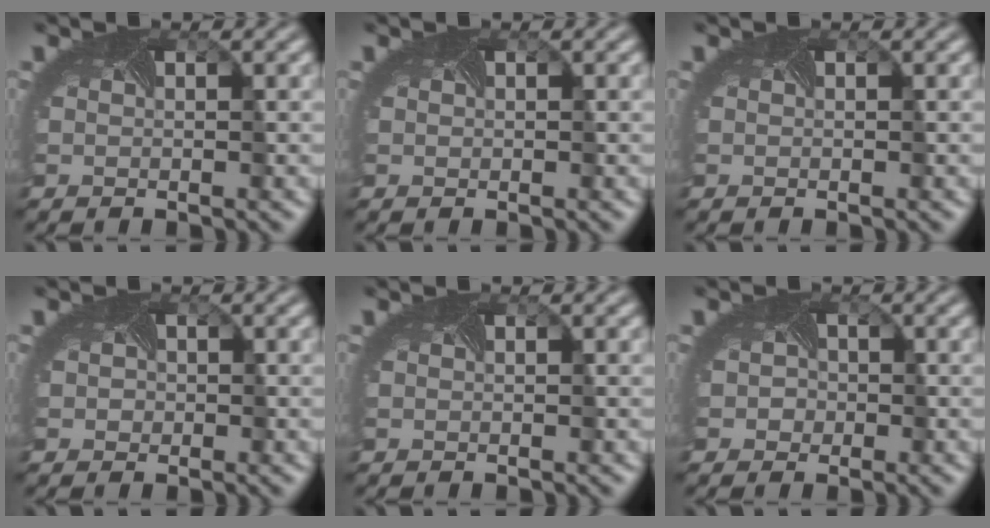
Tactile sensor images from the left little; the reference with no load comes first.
{"total": 0.0}
{"total": 0.0}
{"total": 1.5, "force": [0.1, 1.3, 0.7], "torque": [-0.006, 0.005, -0.005]}
{"total": 0.0}
{"total": 2.4, "force": [-0.3, 2.2, 1.0], "torque": [0.006, 0.007, -0.011]}